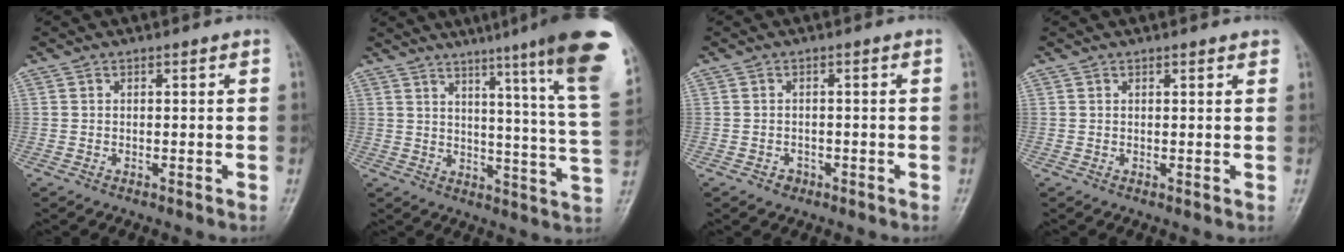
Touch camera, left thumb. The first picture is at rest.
{"total": 21.4, "force": [14.3, 0.5, 15.9], "torque": [-0.190, -0.087, 0.172]}
{"total": 1.5, "force": [-0.8, 1.2, 0.3], "torque": [-0.001, 0.010, -0.011]}
{"total": 1.2, "force": [0.9, 0.2, 0.7], "torque": [-0.006, -0.001, 0.009]}